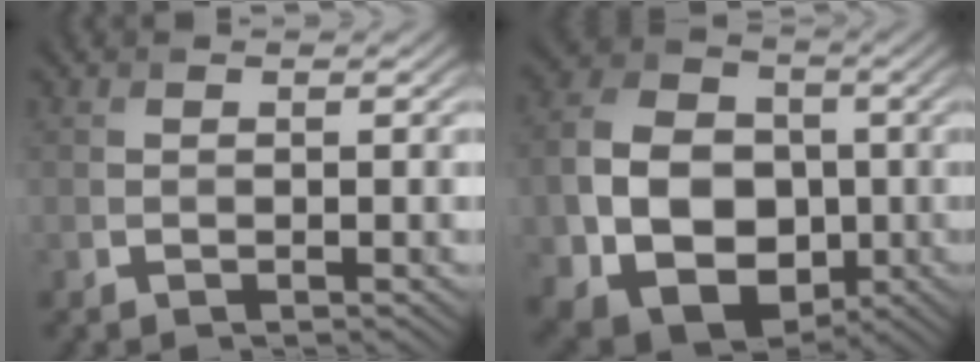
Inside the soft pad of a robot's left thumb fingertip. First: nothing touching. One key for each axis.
{"total": 13.2, "fx": -2.7, "fy": 10.0, "fz": 8.3, "tx": -0.191, "ty": -0.018, "tz": -0.051}